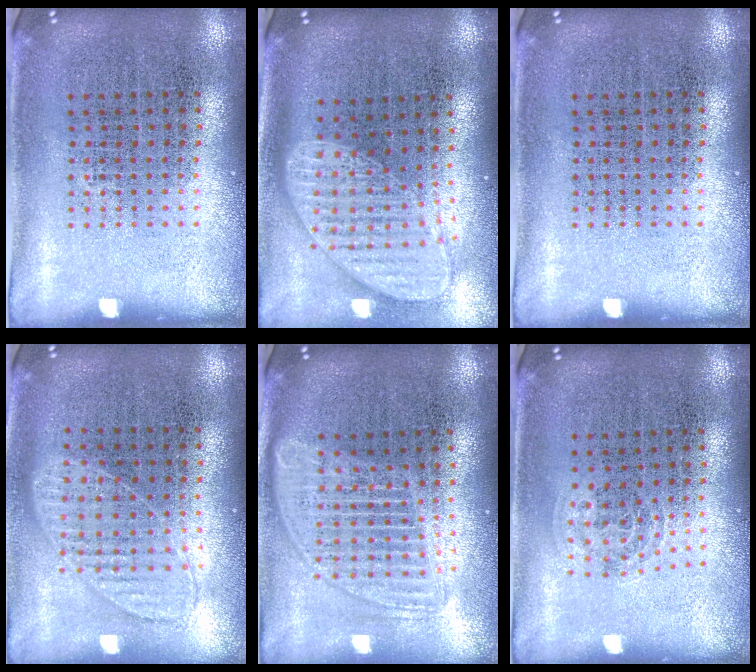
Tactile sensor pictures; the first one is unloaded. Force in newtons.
{"total": 2.0, "press": 1.6, "slide": 1.2}
{"total": 0.0}
{"total": 0.9, "press": 0.9, "slide": 0.2}
{"total": 1.8, "press": 1.5, "slide": 0.9}
{"total": 1.0, "press": 0.6, "slide": 0.8}